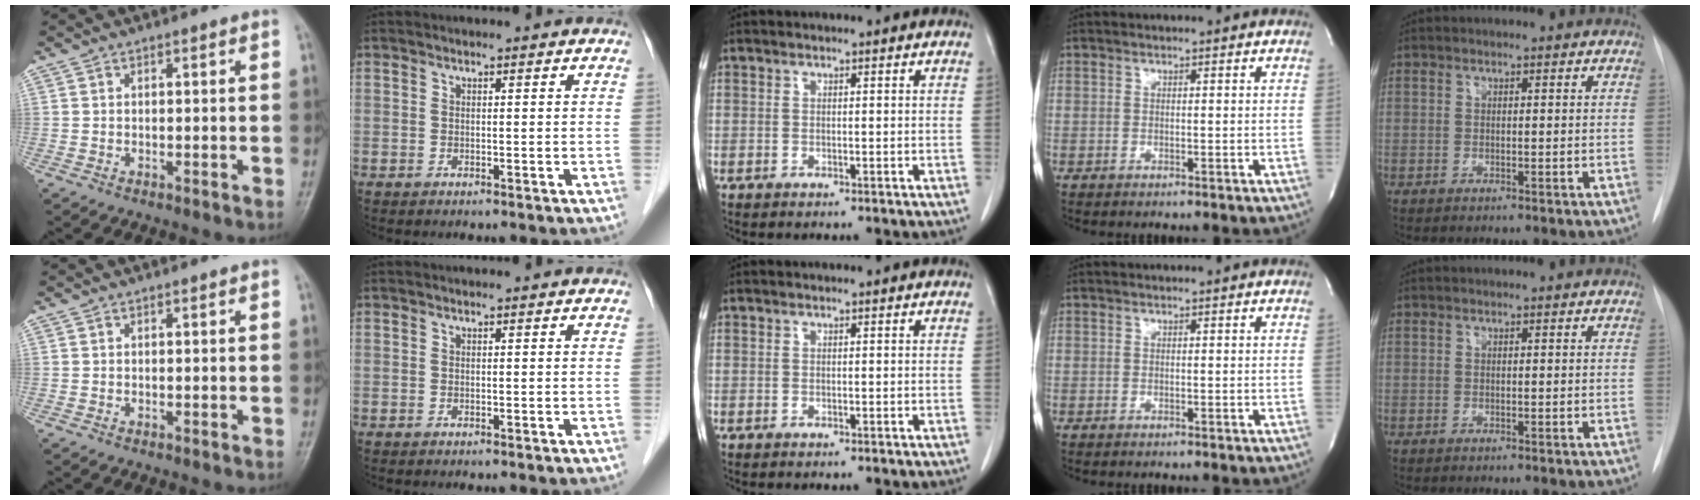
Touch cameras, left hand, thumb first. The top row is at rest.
{}